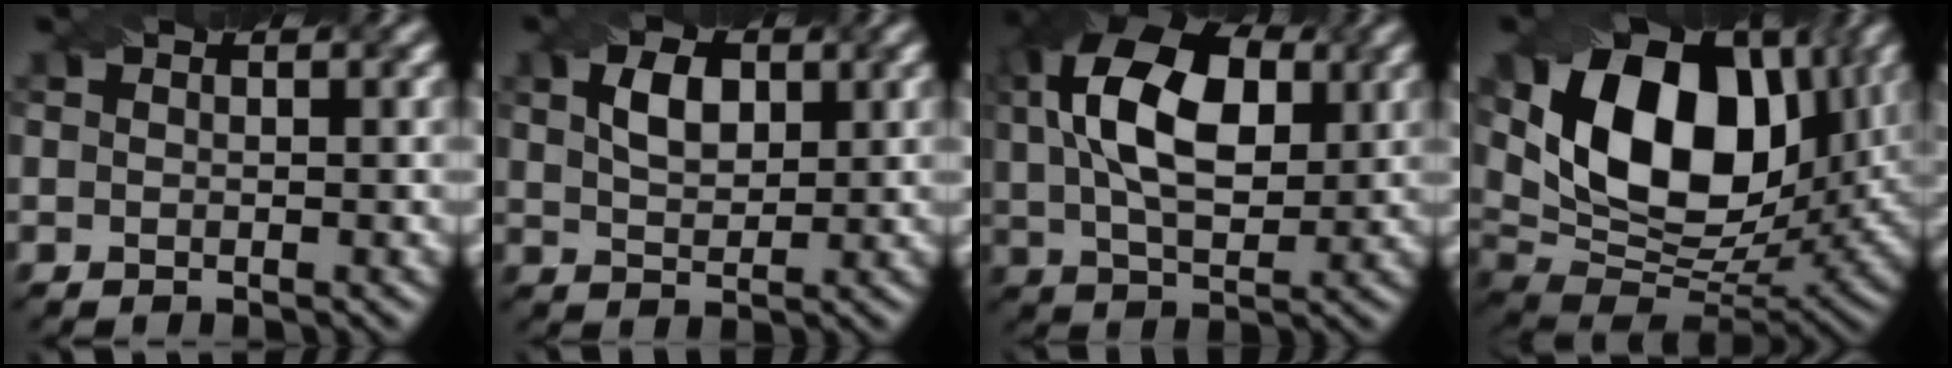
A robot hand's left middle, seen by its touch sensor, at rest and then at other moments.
{"total": 3.5, "force": [1.2, 2.1, 2.5], "torque": [-0.054, 0.006, 0.026]}
{"total": 11.9, "force": [3.2, 6.7, 9.4], "torque": [-0.180, 0.018, 0.051]}
{"total": 15.1, "force": [4.4, 9.5, 10.9], "torque": [-0.188, 0.013, 0.073]}